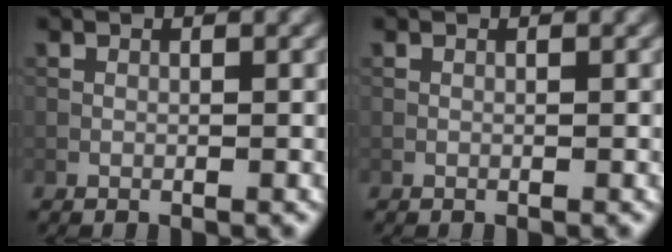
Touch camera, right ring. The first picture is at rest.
{"total": 0.0}